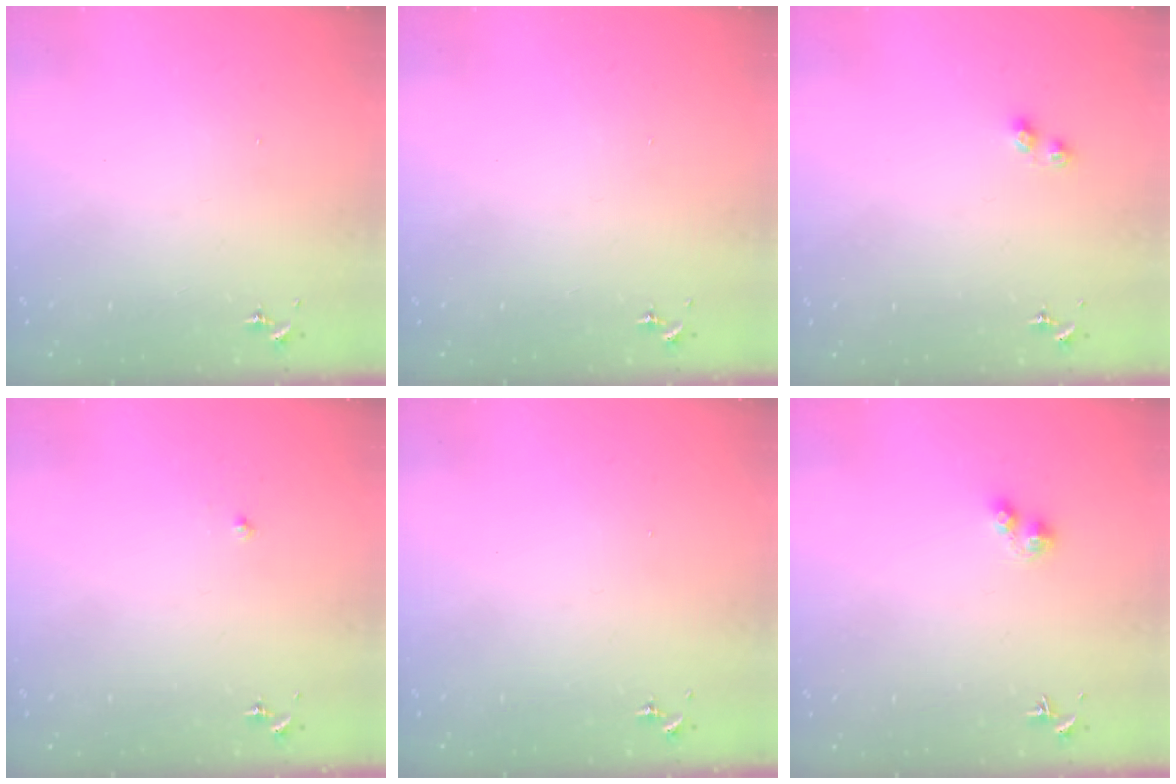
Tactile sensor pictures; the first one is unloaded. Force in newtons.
{"total": 0.0}
{"total": 4.4, "press": 4.3, "slide": 0.4}
{"total": 1.8, "press": 1.8, "slide": 0.1}
{"total": 0.0}
{"total": 4.0, "press": 3.9, "slide": 0.6}